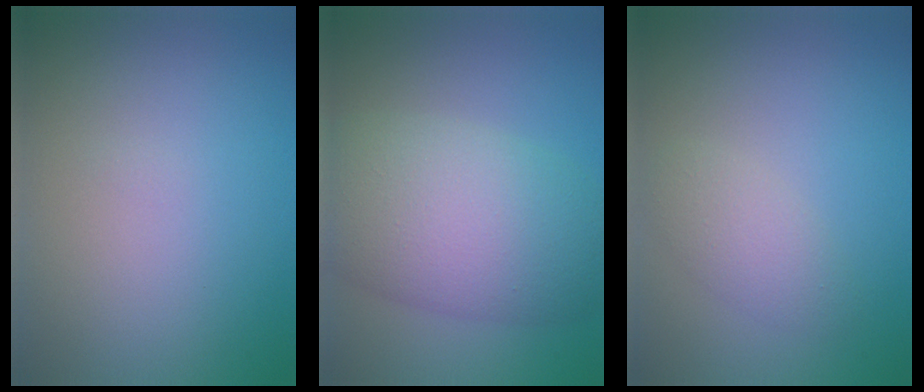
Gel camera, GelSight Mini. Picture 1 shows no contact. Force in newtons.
{"total": 9.5, "press": 9.5, "slide": 0.3}
{"total": 2.1, "press": 2.1, "slide": 0.2}